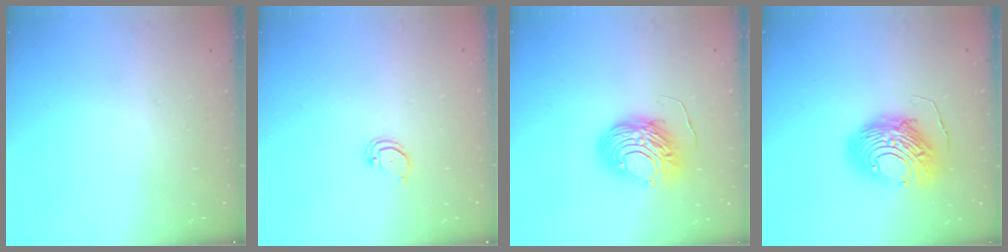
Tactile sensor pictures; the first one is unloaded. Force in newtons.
{"total": 1.5, "press": 1.5, "slide": 0.2}
{"total": 10.4, "press": 10.3, "slide": 1.1}
{"total": 12.6, "press": 12.6, "slide": 1.3}